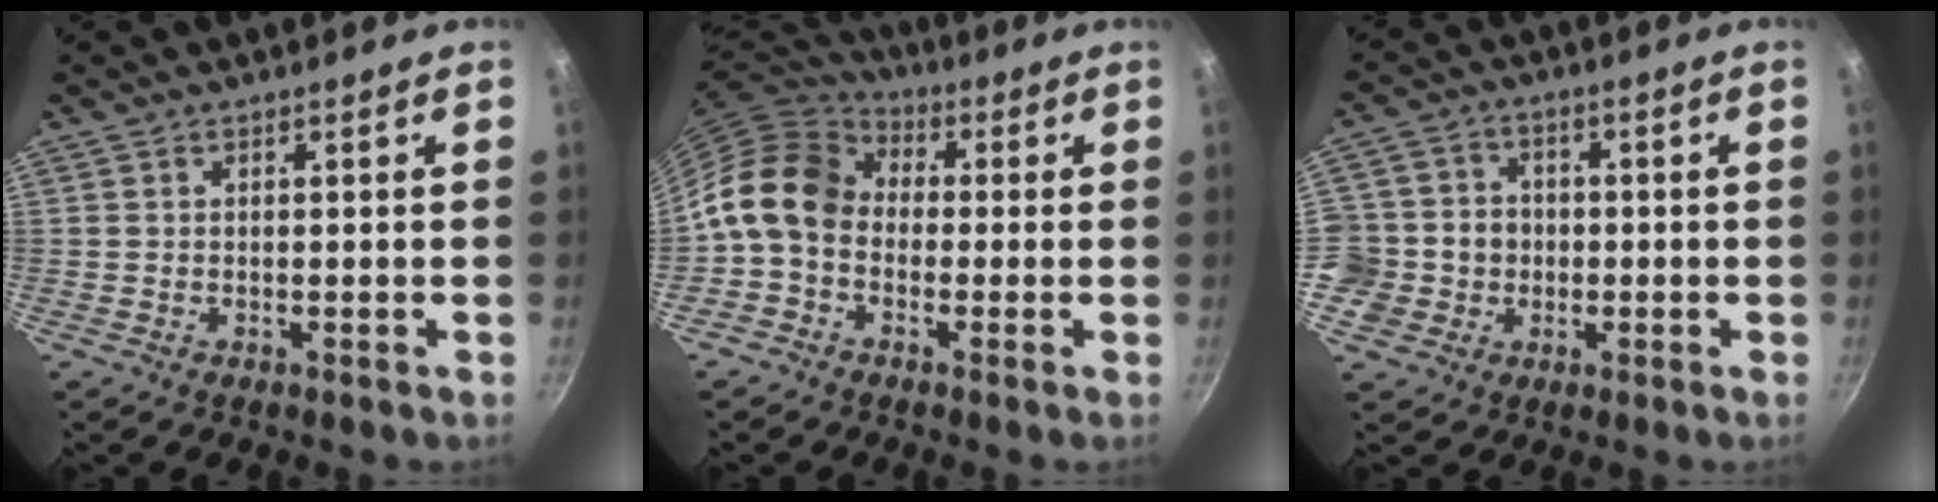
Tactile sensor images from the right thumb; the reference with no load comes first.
{"total": 12.2, "force": [-0.7, 9.5, 7.5], "torque": [-0.118, 0.038, -0.036]}
{"total": 9.9, "force": [-1.6, 9.3, 2.9], "torque": [-0.034, 0.023, -0.040]}